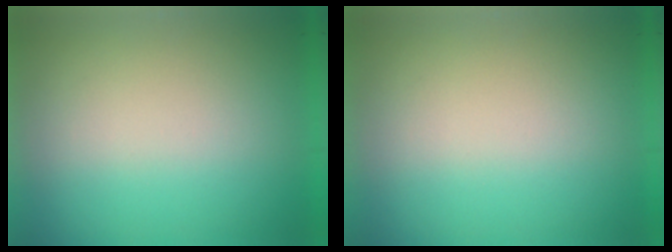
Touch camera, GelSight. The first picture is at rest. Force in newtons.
{"total": 0.0}